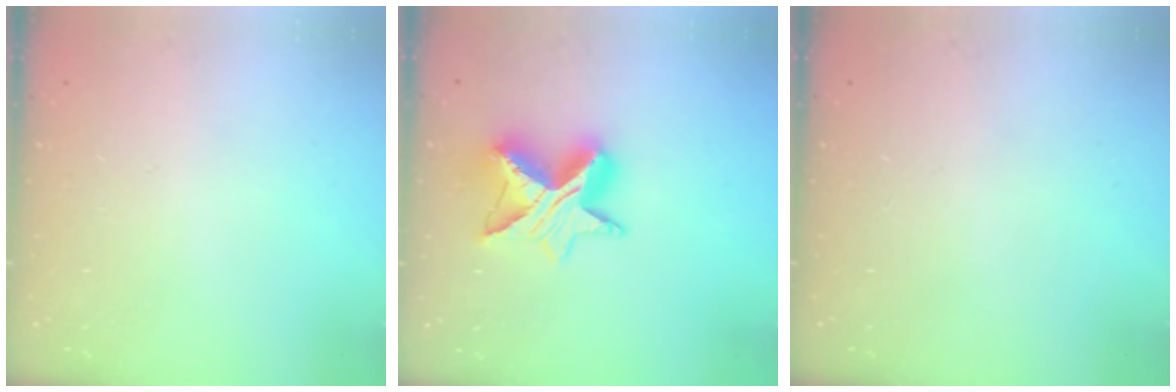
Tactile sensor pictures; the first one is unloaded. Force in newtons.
{"total": 11.4, "press": 11.3, "slide": 1.0}
{"total": 0.0}